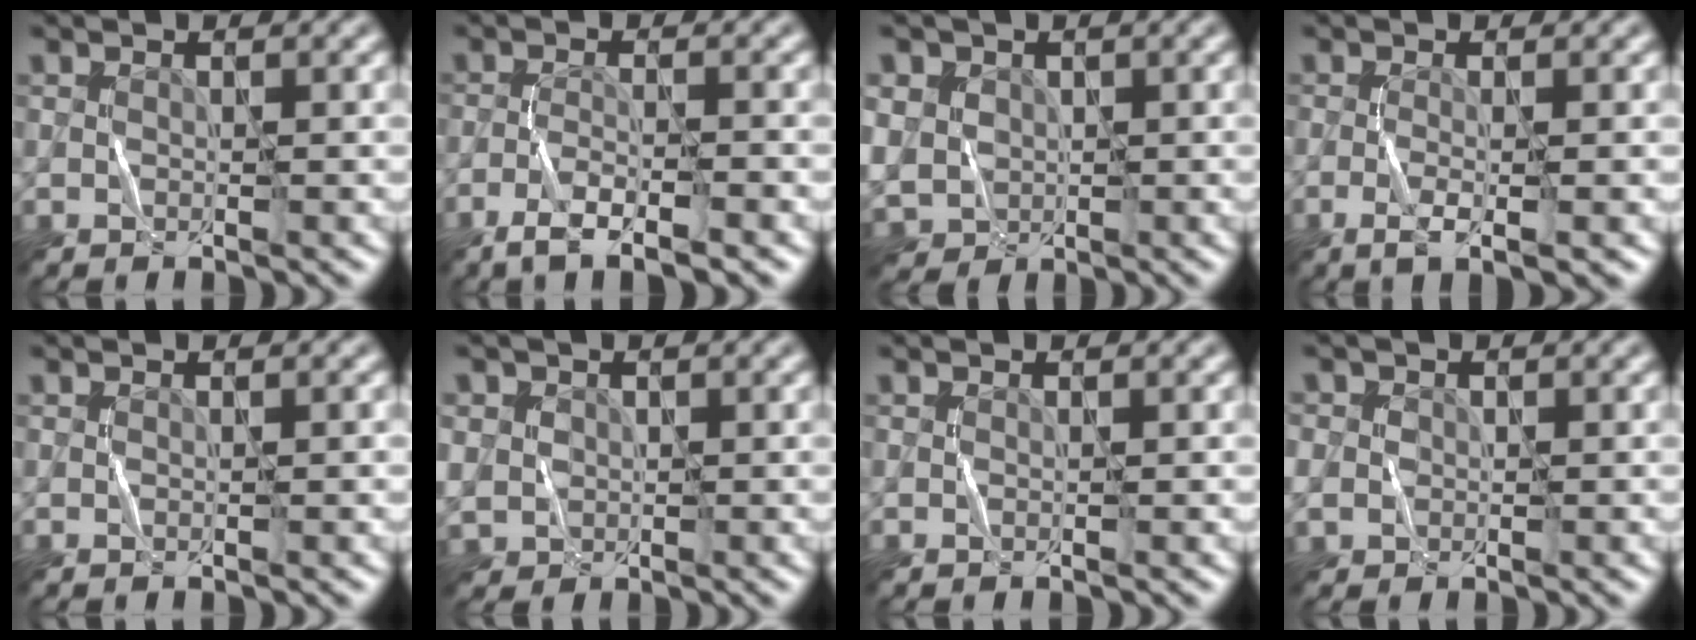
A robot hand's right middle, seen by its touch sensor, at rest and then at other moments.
{"total": 4.0, "force": [-2.8, 0.6, 2.7], "torque": [-0.057, 0.001, -0.052]}
{"total": 5.6, "force": [0.7, 4.9, 2.5], "torque": [-0.071, 0.018, -0.003]}
{"total": 2.3, "force": [-0.9, 0.1, 2.1], "torque": [-0.047, -0.001, -0.018]}
{"total": 0.0}
{"total": 3.3, "force": [0.5, 3.1, 0.9], "torque": [-0.037, 0.010, 0.009]}
{"total": 0.0}
{"total": 4.8, "force": [-0.1, 4.4, 2.0], "torque": [-0.058, 0.020, -0.028]}